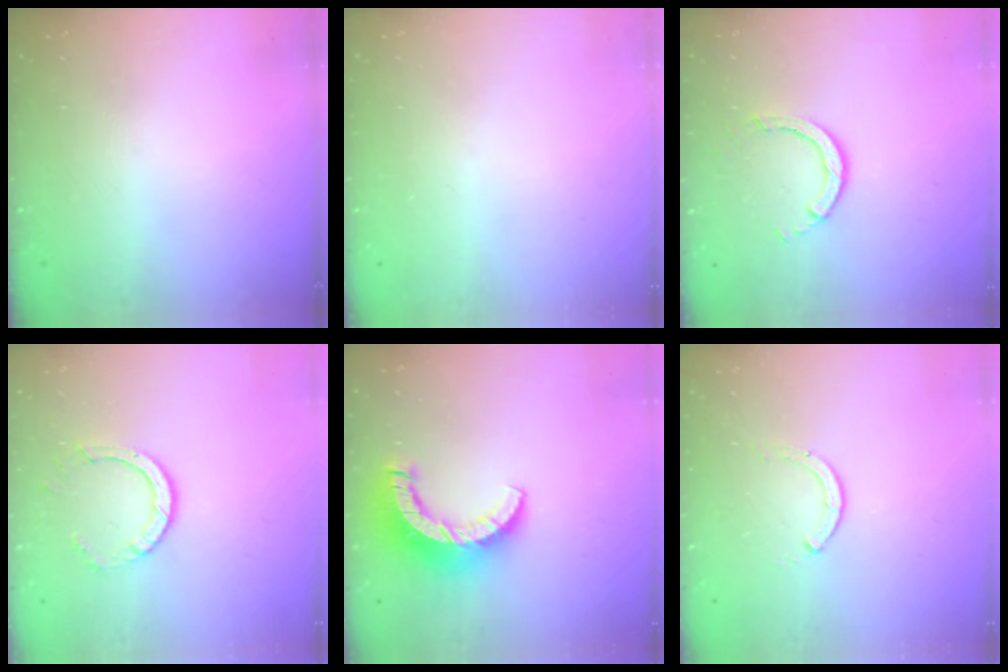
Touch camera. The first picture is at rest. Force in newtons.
{"total": 0.0}
{"total": 2.6, "press": 2.6, "slide": 0.3}
{"total": 4.2, "press": 4.2, "slide": 0.3}
{"total": 11.4, "press": 11.3, "slide": 1.1}
{"total": 0.0}